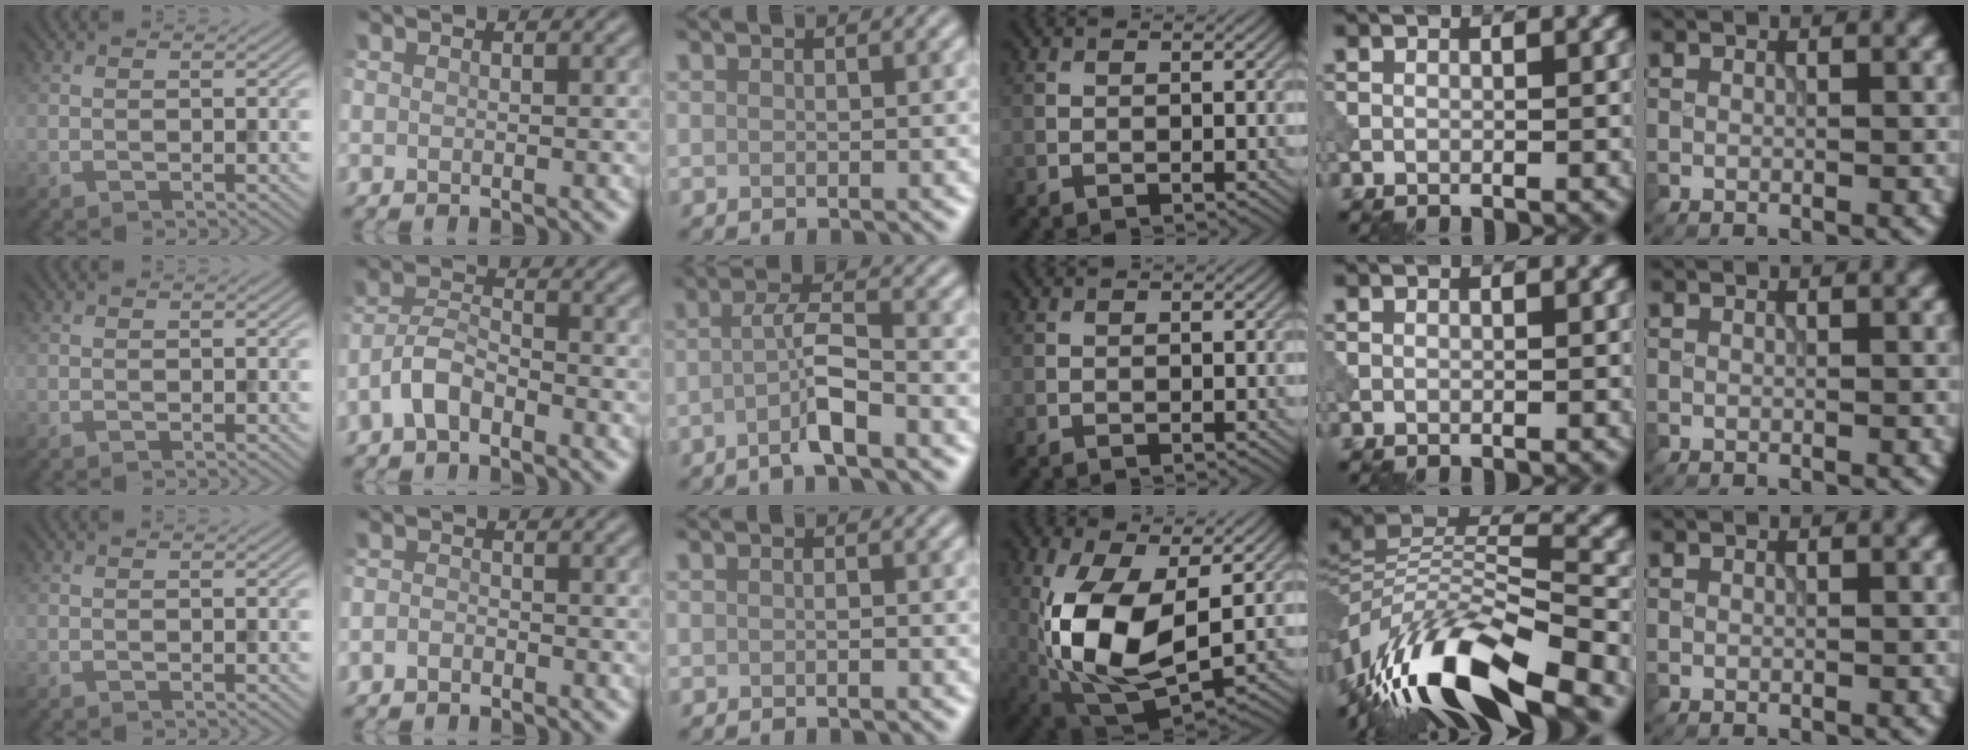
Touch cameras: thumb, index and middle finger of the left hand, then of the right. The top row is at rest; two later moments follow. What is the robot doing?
{"motion": "extract", "object": "peg toy"}